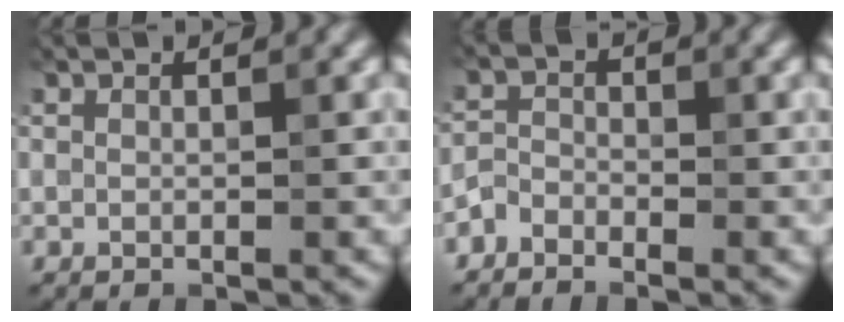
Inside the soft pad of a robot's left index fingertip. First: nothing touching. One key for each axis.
{"total": 3.9, "fx": -3.5, "fy": -0.8, "fz": -1.4, "tx": -0.007, "ty": -0.014, "tz": -0.033}